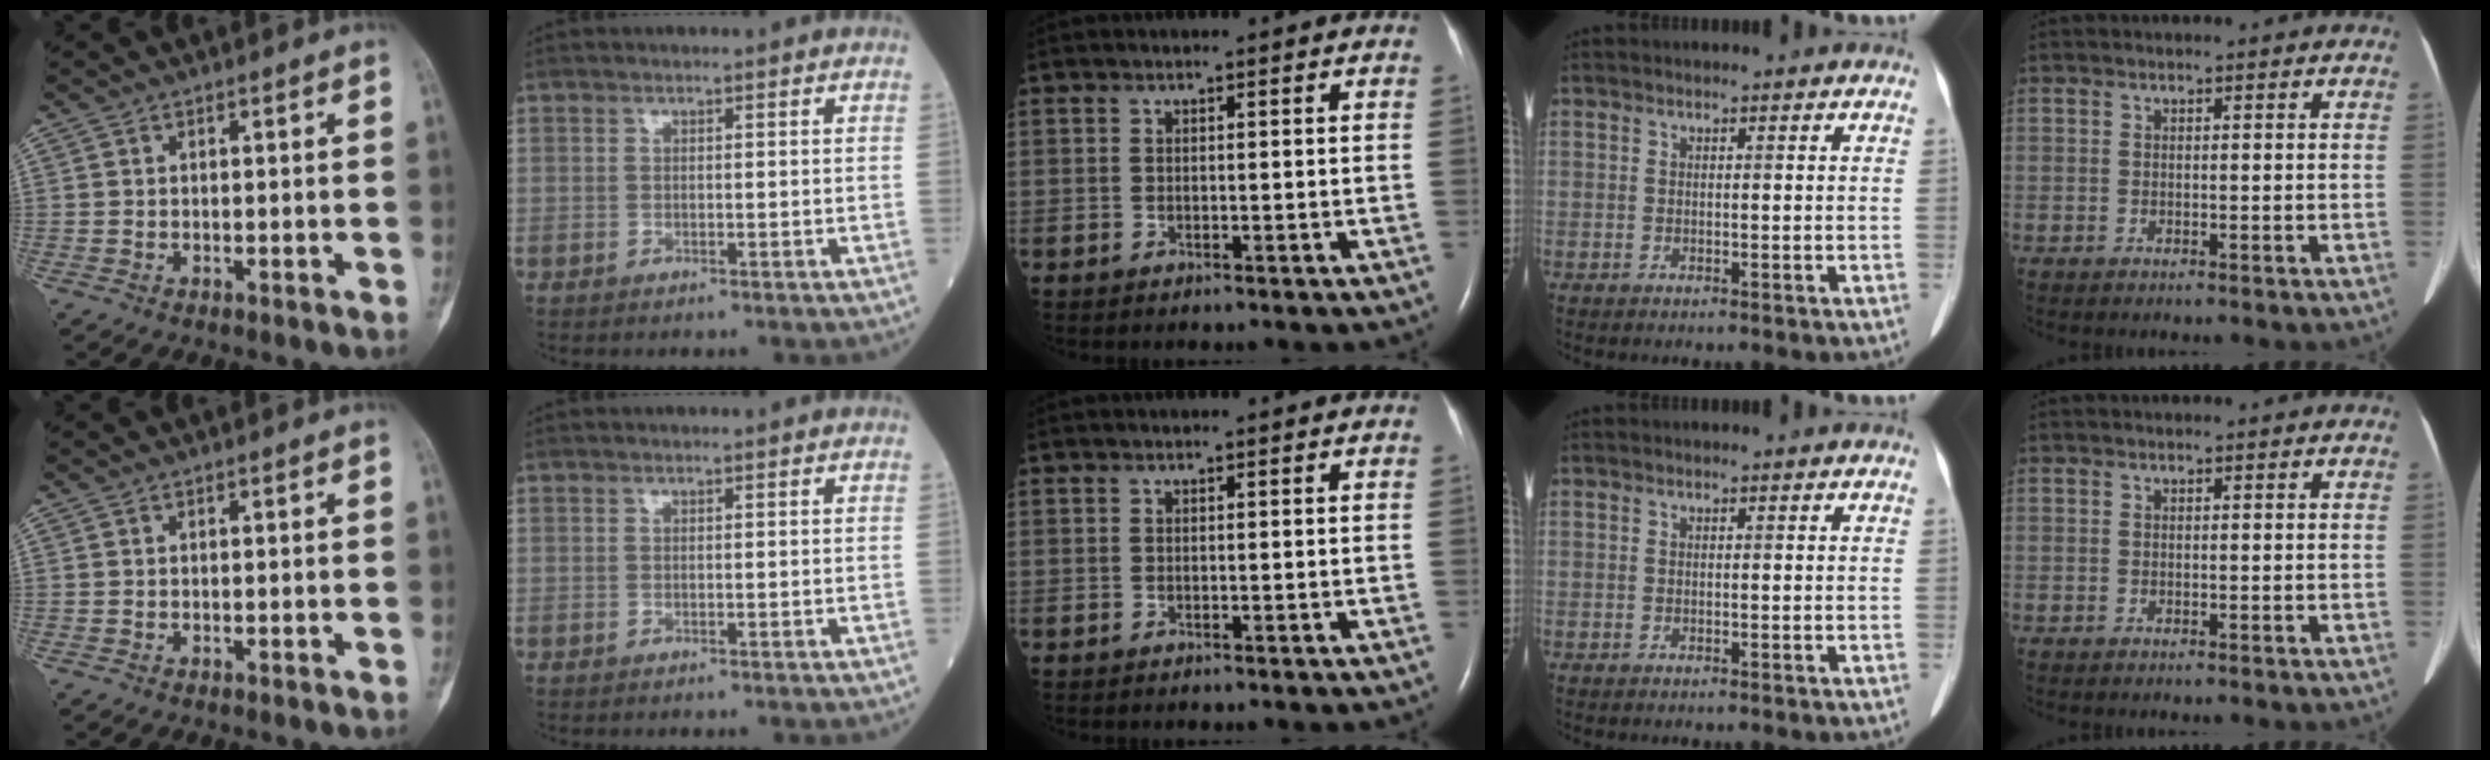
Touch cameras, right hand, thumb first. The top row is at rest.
{}